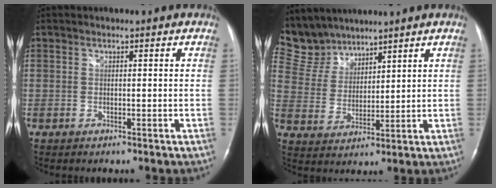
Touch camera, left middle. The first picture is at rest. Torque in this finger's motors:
{"motor_torque": [0.05, -0.05, 0.01, -0.04]}